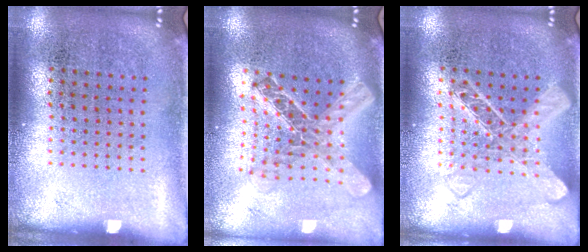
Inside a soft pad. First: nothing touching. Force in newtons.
{"total": 2.2, "press": 1.8, "slide": 1.3}
{"total": 1.5, "press": 1.5, "slide": 0.3}